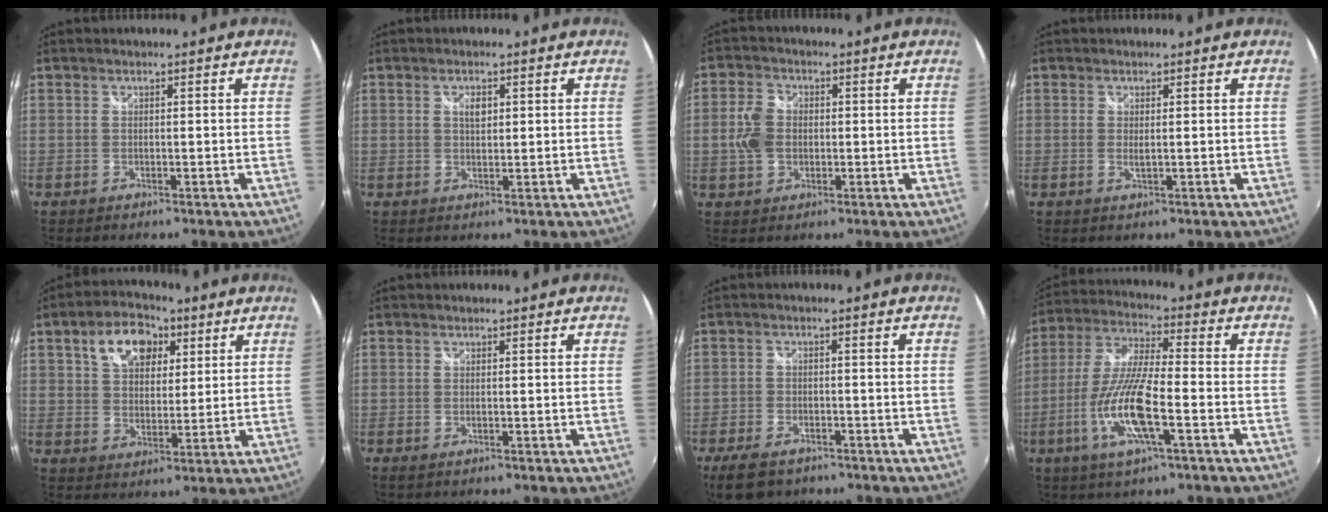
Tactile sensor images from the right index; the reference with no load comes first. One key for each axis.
{"total": 2.0, "fx": 0.8, "fy": 1.0, "fz": 1.5, "tx": -0.026, "ty": 0.004, "tz": 0.012}
{"total": 6.0, "fx": -0.3, "fy": 4.7, "fz": 3.7, "tx": -0.081, "ty": 0.011, "tz": -0.003}
{"total": 1.2, "fx": 0.1, "fy": 0.1, "fz": 1.2, "tx": -0.022, "ty": -0.002, "tz": 0.000}
{"total": 11.2, "fx": 5.2, "fy": 7.1, "fz": 6.9, "tx": -0.126, "ty": 0.030, "tz": 0.089}
{"total": 0.8, "fx": -0.2, "fy": 0.0, "fz": 0.7, "tx": -0.014, "ty": 0.000, "tz": -0.005}
{"total": 7.7, "fx": -5.5, "fy": 3.9, "fz": 3.8, "tx": -0.101, "ty": -0.012, "tz": -0.096}
{"total": 14.1, "fx": -4.8, "fy": 2.6, "fz": 12.9, "tx": -0.271, "ty": -0.010, "tz": -0.094}